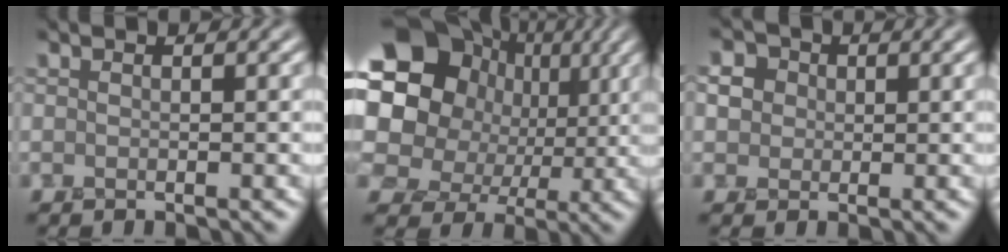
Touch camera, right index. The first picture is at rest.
{"total": 14.8, "force": [2.6, 12.3, 7.8], "torque": [-0.157, 0.012, 0.030]}
{"total": 3.0, "force": [0.6, 2.7, 1.2], "torque": [-0.026, 0.010, 0.011]}